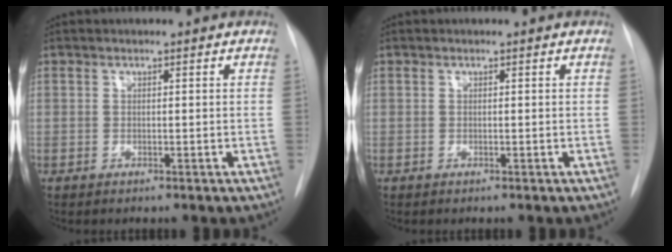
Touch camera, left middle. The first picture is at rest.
{"total": 0.0}